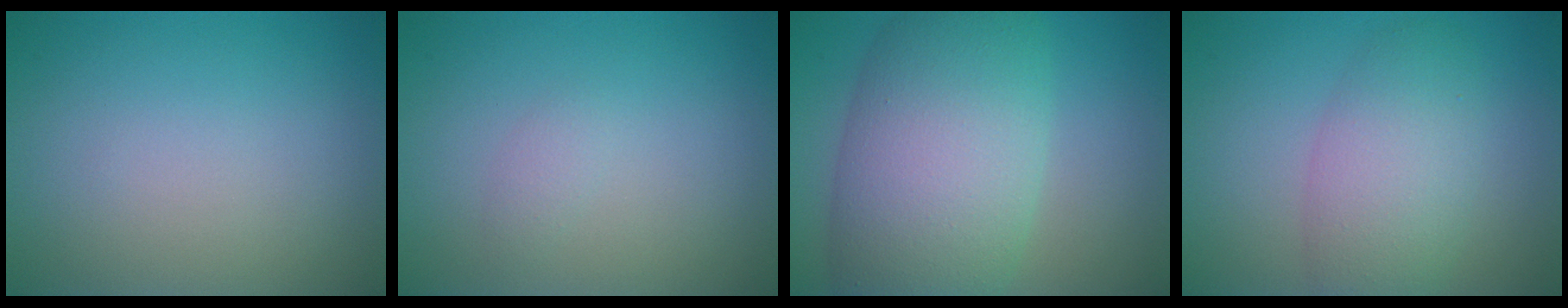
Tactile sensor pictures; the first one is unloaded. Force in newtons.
{"total": 0.8, "press": 0.8, "slide": 0.0}
{"total": 11.4, "press": 11.4, "slide": 0.5}
{"total": 5.1, "press": 5.1, "slide": 0.1}